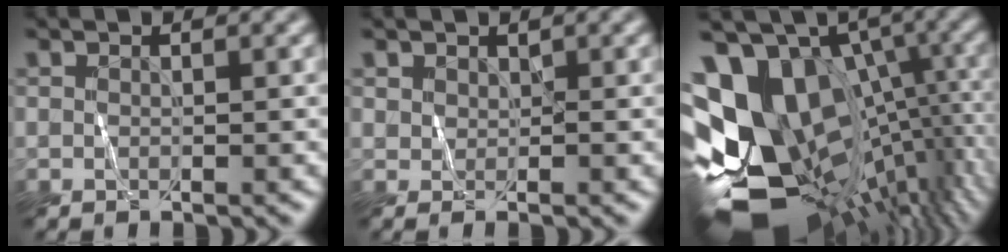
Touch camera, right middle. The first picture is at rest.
{"total": 1.1, "force": [0.5, 0.7, 0.6], "torque": [-0.010, -0.001, 0.011]}
{"total": 17.5, "force": [-1.4, 12.1, 12.6], "torque": [-0.197, -0.004, 0.011]}